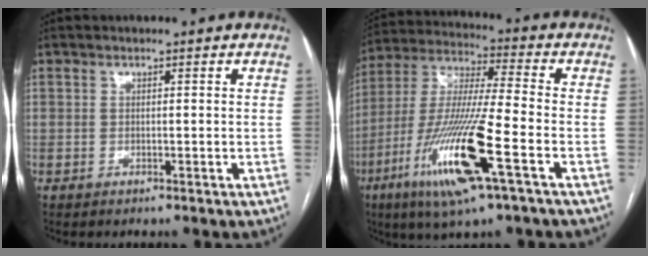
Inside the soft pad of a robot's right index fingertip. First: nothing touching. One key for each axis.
{"total": 18.1, "fx": -7.5, "fy": 0.9, "fz": 16.5, "tx": -0.350, "ty": -0.028, "tz": -0.140}